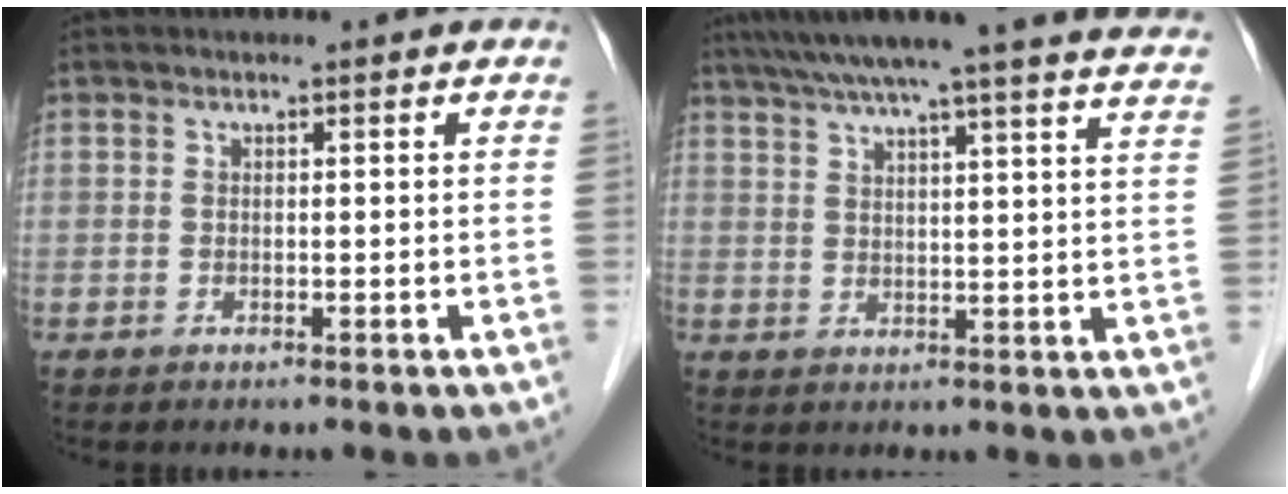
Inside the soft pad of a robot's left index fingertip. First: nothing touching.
{"total": 24.8, "force": [22.0, -0.2, 11.3], "torque": [-0.179, -0.016, 0.274]}